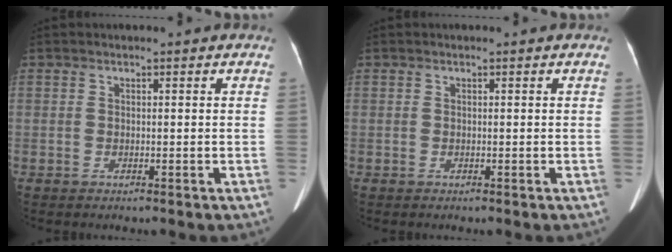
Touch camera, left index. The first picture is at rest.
{"total": 0.0}